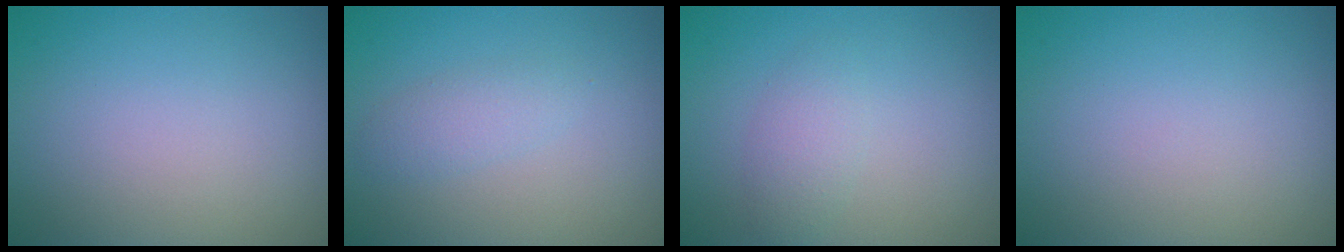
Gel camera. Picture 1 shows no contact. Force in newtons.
{"total": 1.7, "press": 1.7, "slide": 0.0}
{"total": 1.8, "press": 1.8, "slide": 0.1}
{"total": 0.0}